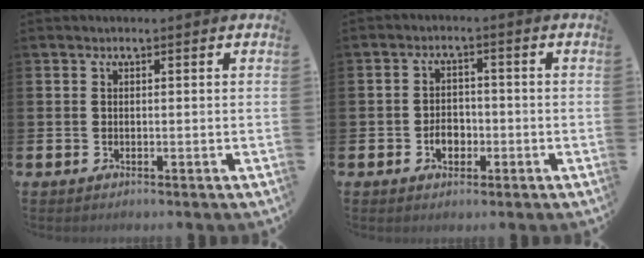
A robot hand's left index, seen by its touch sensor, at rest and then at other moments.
{"total": 3.1, "force": [-1.1, 2.3, 1.8], "torque": [-0.019, -0.005, -0.027]}